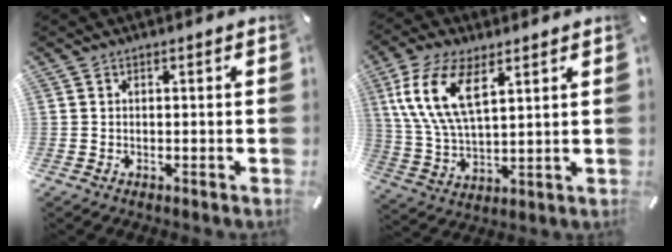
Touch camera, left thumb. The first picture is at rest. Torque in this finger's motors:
{"motor_torque": [0.84, 0.15, 1.99, -0.78, 0.27]}